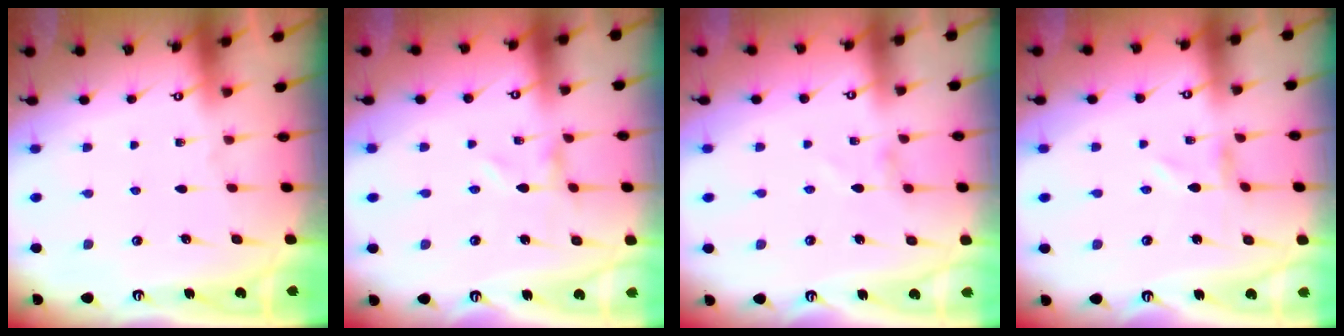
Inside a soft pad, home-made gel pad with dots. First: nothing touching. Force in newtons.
{"total": 0.0}
{"total": 0.0}
{"total": 0.0}